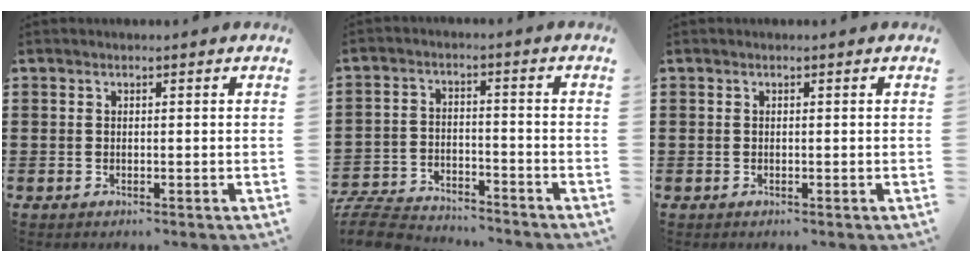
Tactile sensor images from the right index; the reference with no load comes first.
{"total": 6.6, "force": [-6.4, 1.0, 1.1], "torque": [-0.038, 0.004, -0.131]}
{"total": 0.0}